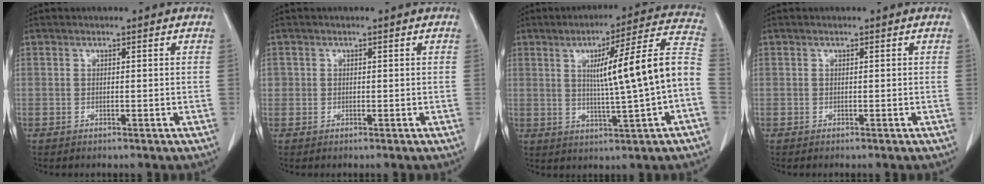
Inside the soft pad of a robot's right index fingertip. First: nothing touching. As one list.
[{"total": 0.9, "force": [0.1, 0.9, 0.1], "torque": [0.009, 0.003, -0.001]}, {"total": 14.6, "force": [-0.1, -0.4, 14.6], "torque": [-0.208, 0.021, -0.001]}, {"total": 0.0}]